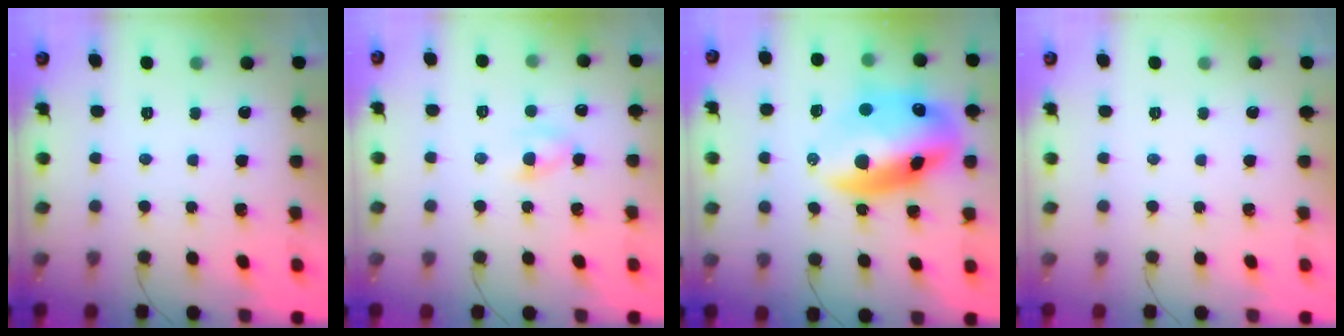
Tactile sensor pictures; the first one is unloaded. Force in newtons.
{"total": 2.7, "press": 2.4, "slide": 1.2}
{"total": 19.4, "press": 18.8, "slide": 4.6}
{"total": 0.0}